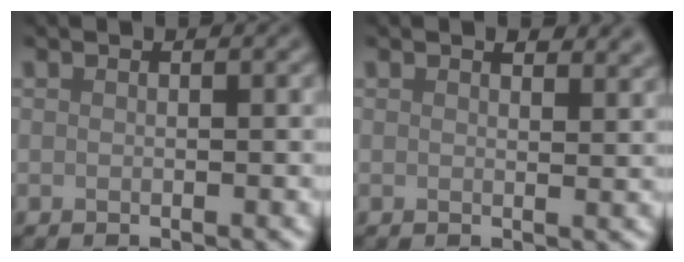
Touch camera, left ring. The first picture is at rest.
{"total": 2.2, "force": [1.8, 0.7, 1.0], "torque": [-0.011, 0.001, 0.026]}